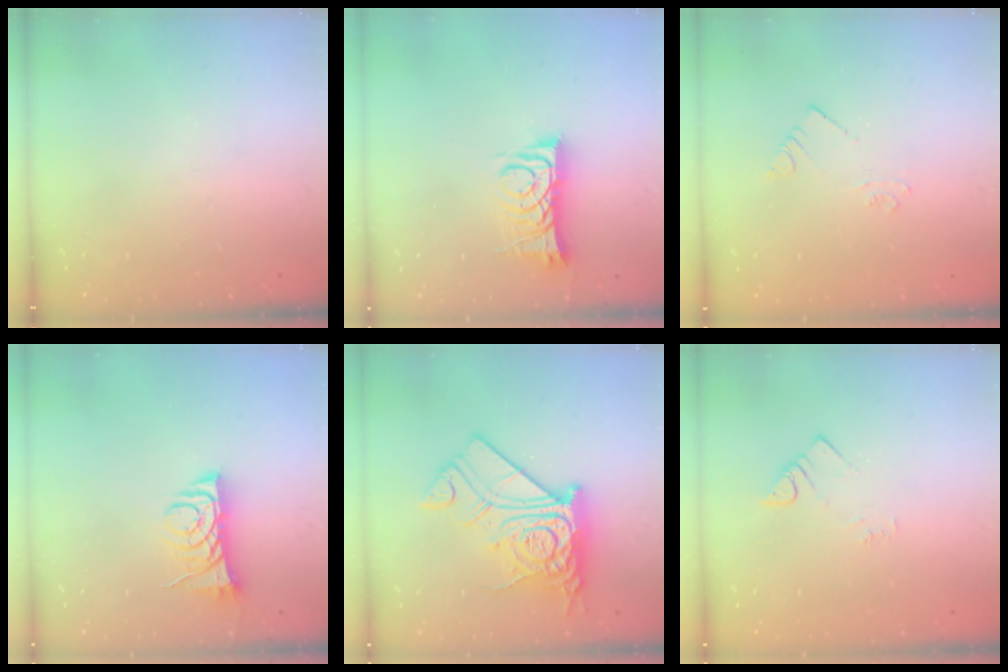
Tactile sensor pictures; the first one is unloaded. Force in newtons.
{"total": 10.3, "press": 10.3, "slide": 0.6}
{"total": 2.2, "press": 2.2, "slide": 0.1}
{"total": 7.2, "press": 7.1, "slide": 0.7}
{"total": 22.6, "press": 22.5, "slide": 2.5}
{"total": 3.0, "press": 2.9, "slide": 0.5}